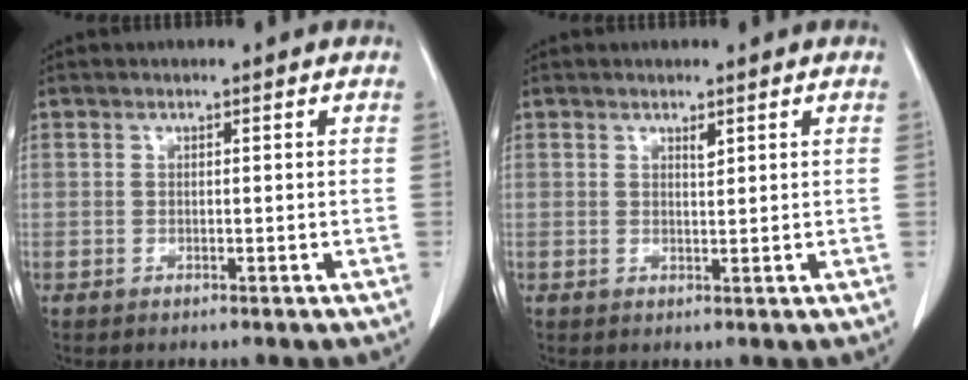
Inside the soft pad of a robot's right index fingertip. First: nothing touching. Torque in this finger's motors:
{"motor_torque": [0.08, 0.02, 0.00, 0.01]}